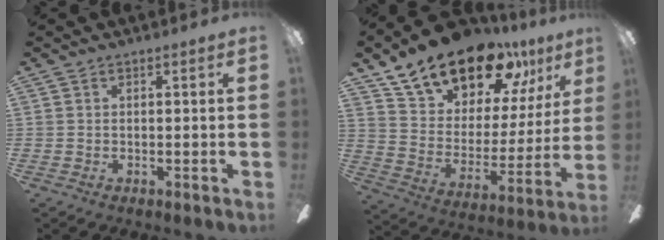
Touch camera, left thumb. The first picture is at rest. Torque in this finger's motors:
{"motor_torque": [0.61, 0.62, 1.51, -1.26, 0.11]}